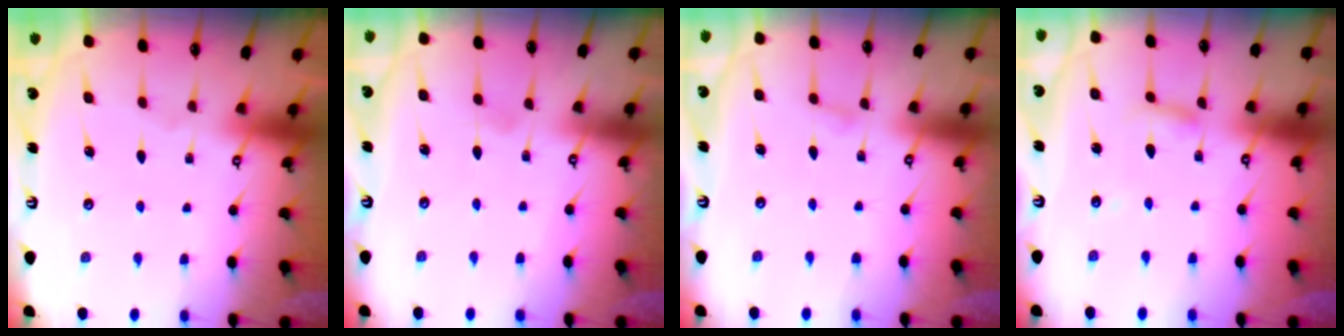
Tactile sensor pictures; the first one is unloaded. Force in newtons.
{"total": 2.5, "press": 2.5, "slide": 0.4}
{"total": 2.2, "press": 2.1, "slide": 0.3}
{"total": 3.7, "press": 3.7, "slide": 0.3}